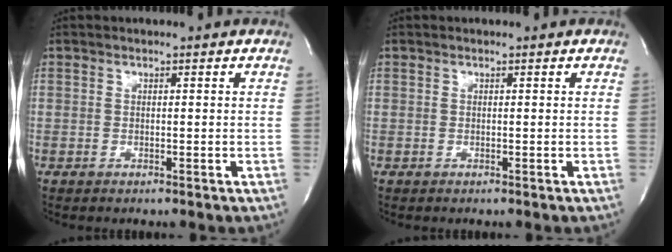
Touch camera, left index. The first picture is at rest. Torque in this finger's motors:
{"motor_torque": [0.00, 0.00, 0.00, 0.00]}